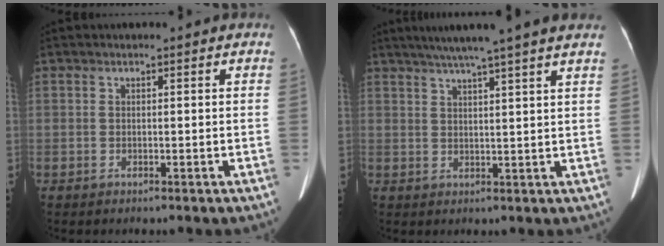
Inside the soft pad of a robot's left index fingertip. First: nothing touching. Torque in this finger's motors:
{"motor_torque": [0.93, -1.21, 0.12, 0.11]}